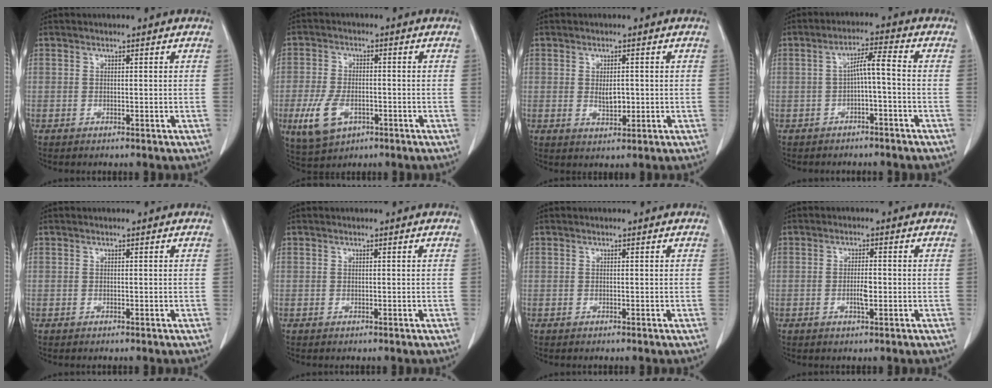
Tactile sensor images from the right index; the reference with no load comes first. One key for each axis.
{"total": 7.5, "fx": -2.9, "fy": 4.3, "fz": 5.5, "tx": -0.119, "ty": -0.004, "tz": -0.043}
{"total": 2.9, "fx": 0.1, "fy": 1.4, "fz": 2.6, "tx": -0.047, "ty": -0.004, "tz": 0.006}
{"total": 4.3, "fx": -0.8, "fy": 0.4, "fz": 4.2, "tx": -0.071, "ty": 0.019, "tz": -0.011}
{"total": 0.0}
{"total": 0.0}
{"total": 0.0}
{"total": 2.7, "fx": -0.5, "fy": 0.5, "fz": 2.6, "tx": -0.050, "ty": 0.000, "tz": -0.008}